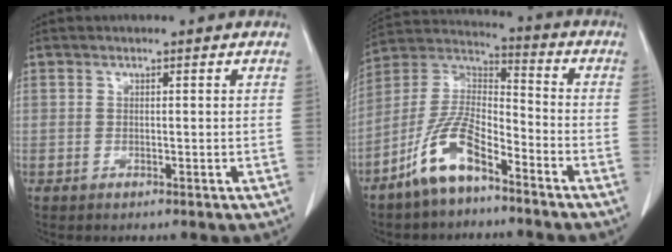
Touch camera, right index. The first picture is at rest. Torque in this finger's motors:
{"motor_torque": [0.63, -0.21, -0.18, -0.21]}